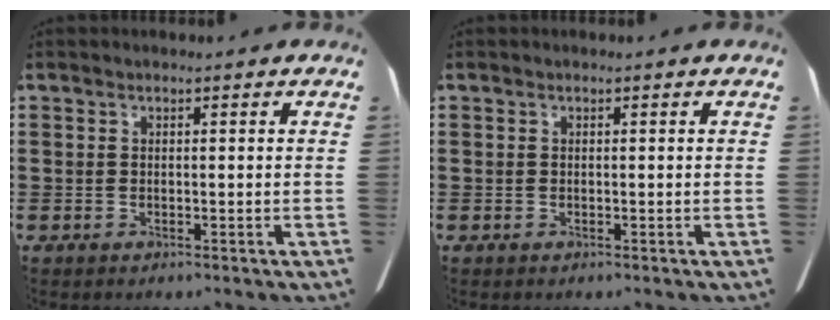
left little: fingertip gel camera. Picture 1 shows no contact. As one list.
[{"total": 0.0}]